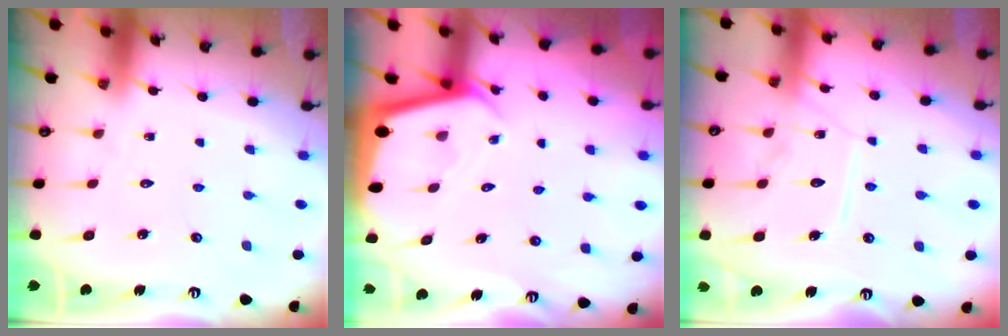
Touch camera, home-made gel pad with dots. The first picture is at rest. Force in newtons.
{"total": 2.0, "press": 2.0, "slide": 0.1}
{"total": 10.2, "press": 10.2, "slide": 1.0}